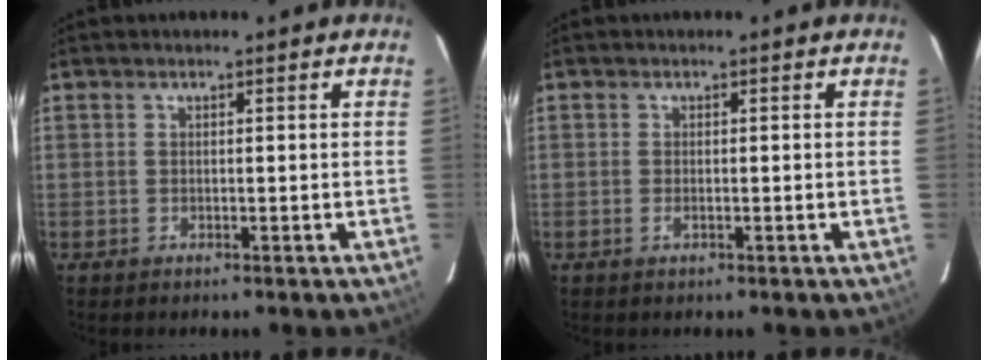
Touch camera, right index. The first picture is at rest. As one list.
[{"total": 0.9, "force": [-0.4, 0.4, 0.7], "torque": [-0.016, 0.000, -0.007]}]